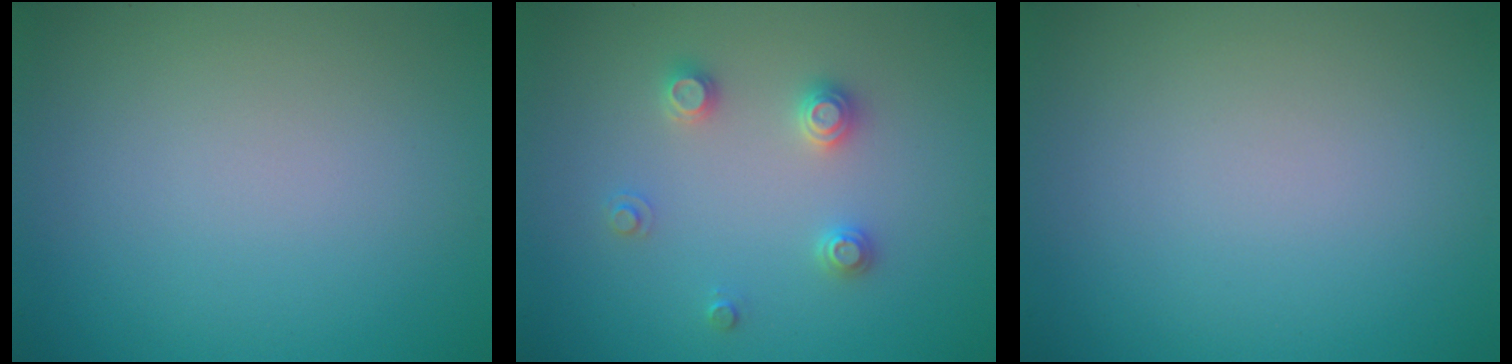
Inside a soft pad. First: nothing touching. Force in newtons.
{"total": 2.3, "press": 2.3, "slide": 0.2}
{"total": 0.0}